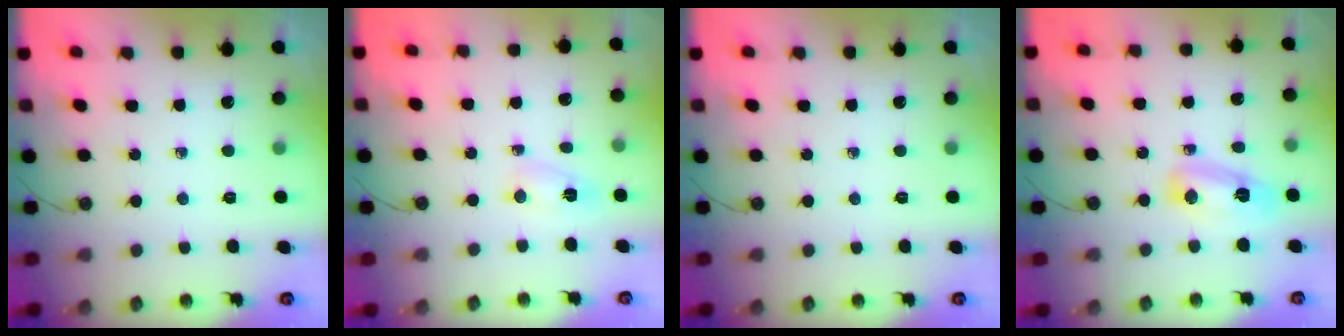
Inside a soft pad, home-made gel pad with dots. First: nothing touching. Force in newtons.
{"total": 3.1, "press": 3.0, "slide": 0.4}
{"total": 0.0}
{"total": 14.1, "press": 8.6, "slide": 11.2}